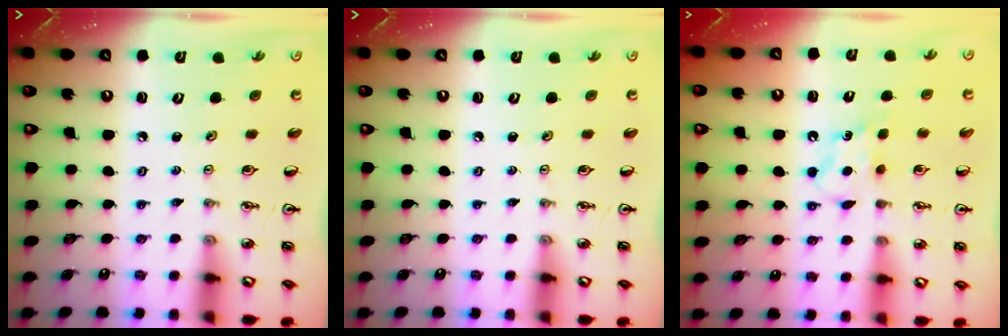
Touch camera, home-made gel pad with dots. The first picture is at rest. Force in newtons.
{"total": 0.0}
{"total": 5.8, "press": 5.8, "slide": 0.6}